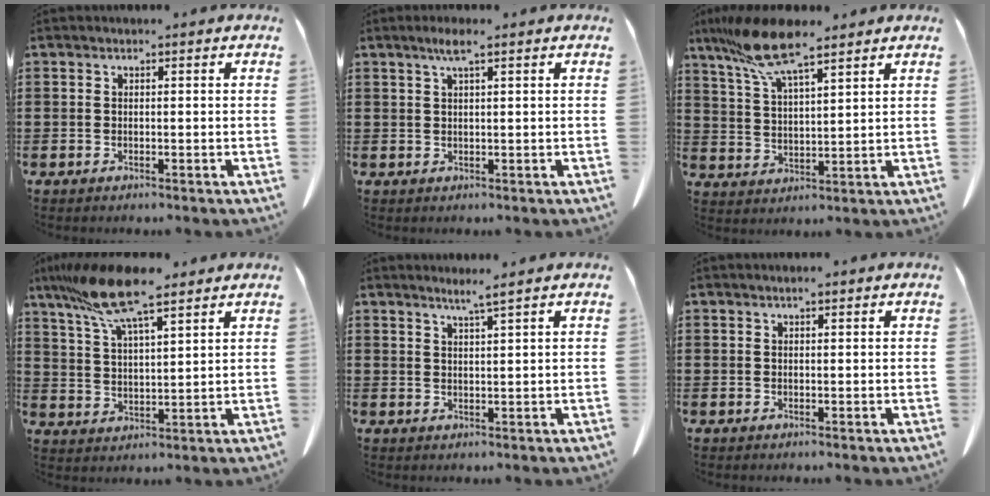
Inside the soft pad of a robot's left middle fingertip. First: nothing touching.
{"total": 2.5, "force": [1.4, 0.1, 2.1], "torque": [-0.045, 0.001, 0.024]}
{"total": 10.1, "force": [7.3, 1.9, 6.7], "torque": [-0.157, -0.017, 0.131]}
{"total": 11.2, "force": [8.1, 1.8, 7.5], "torque": [-0.173, -0.022, 0.143]}
{"total": 2.3, "force": [1.9, -0.6, 1.0], "torque": [-0.021, -0.007, 0.036]}
{"total": 0.9, "force": [0.6, 0.1, 0.6], "torque": [-0.013, 0.000, 0.010]}